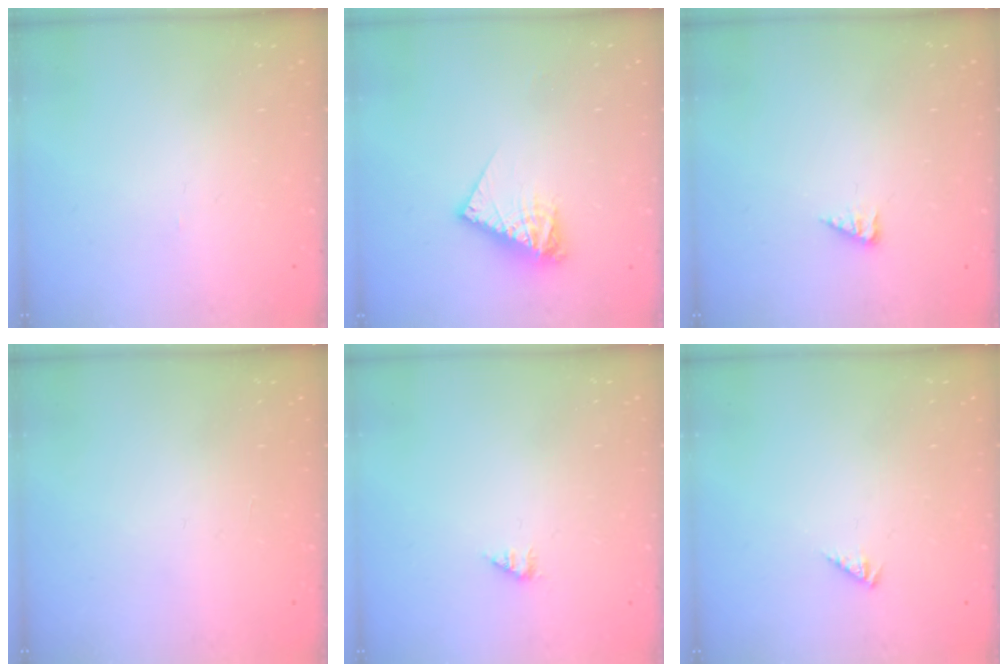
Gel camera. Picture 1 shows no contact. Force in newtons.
{"total": 9.5, "press": 9.5, "slide": 0.9}
{"total": 2.9, "press": 2.9, "slide": 0.5}
{"total": 0.0}
{"total": 1.4, "press": 1.4, "slide": 0.2}
{"total": 1.0, "press": 1.0, "slide": 0.3}